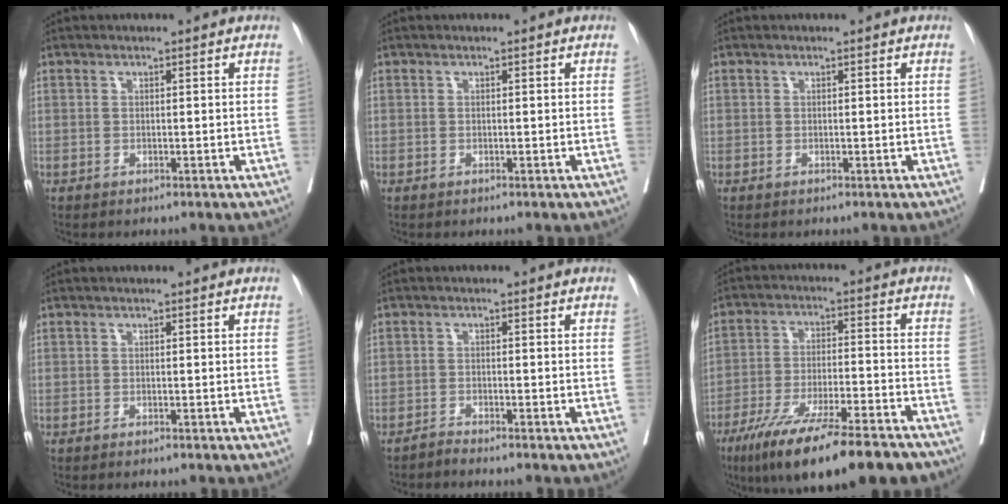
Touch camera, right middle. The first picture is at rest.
{"total": 0.0}
{"total": 0.0}
{"total": 1.5, "force": [-1.3, -0.1, 0.7], "torque": [-0.009, -0.001, -0.017]}
{"total": 1.5, "force": [-1.4, -0.6, 0.1], "torque": [-0.001, -0.001, -0.030]}
{"total": 19.5, "force": [-14.5, 2.7, 12.8], "torque": [-0.182, -0.029, -0.232]}